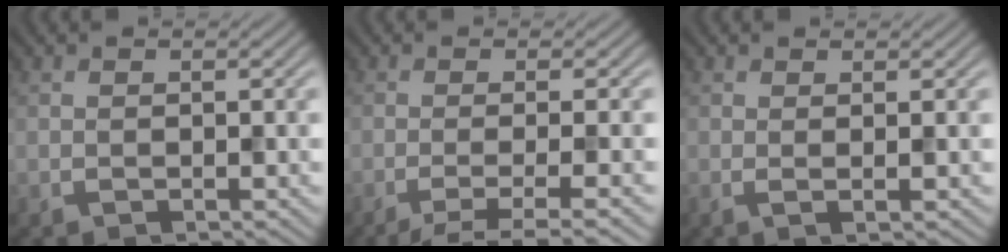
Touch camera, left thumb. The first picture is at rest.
{"total": 4.5, "force": [-1.9, 1.1, 3.9], "torque": [-0.050, -0.003, -0.037]}
{"total": 1.3, "force": [0.4, 0.4, 1.2], "torque": [-0.014, 0.001, 0.006]}